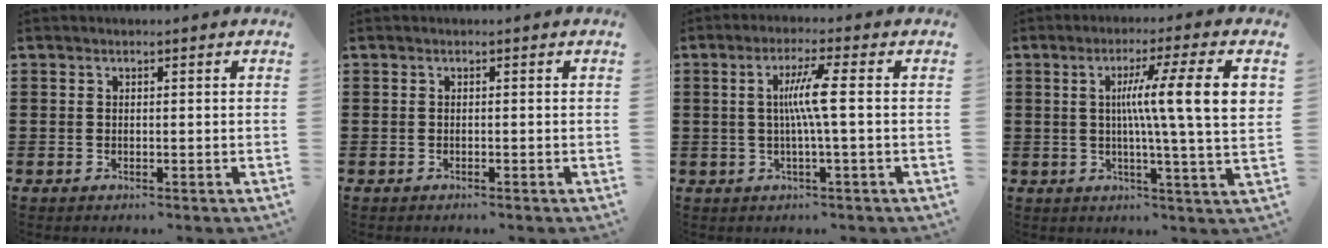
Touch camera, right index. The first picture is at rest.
{"total": 0.0}
{"total": 5.8, "force": [0.1, -0.5, 5.8], "torque": [-0.108, -0.006, -0.005]}
{"total": 12.1, "force": [2.3, 0.4, 11.9], "torque": [-0.212, 0.001, 0.030]}